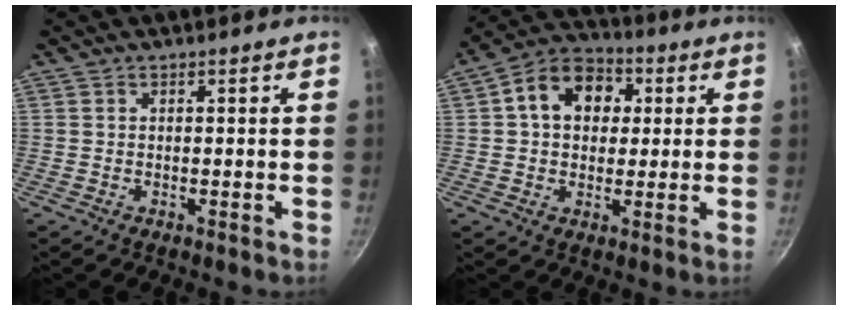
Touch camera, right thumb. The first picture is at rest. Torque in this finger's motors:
{"motor_torque": [0.46, 2.52, 0.98, 0.08, 0.06]}